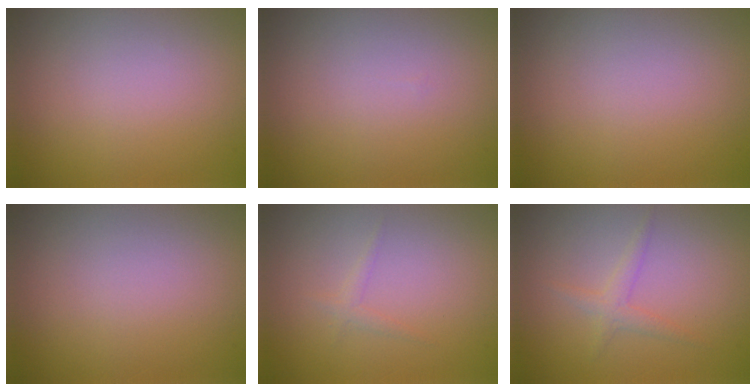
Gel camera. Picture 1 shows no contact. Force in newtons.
{"total": 0.0}
{"total": 0.0}
{"total": 0.0}
{"total": 0.8, "press": 0.8, "slide": 0.1}
{"total": 1.4, "press": 1.4, "slide": 0.0}